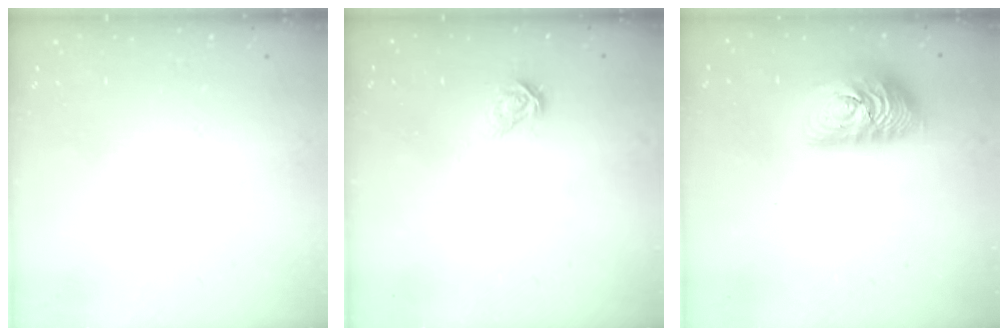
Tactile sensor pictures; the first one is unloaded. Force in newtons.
{"total": 6.2, "press": 6.2, "slide": 0.4}
{"total": 14.0, "press": 14.0, "slide": 0.9}